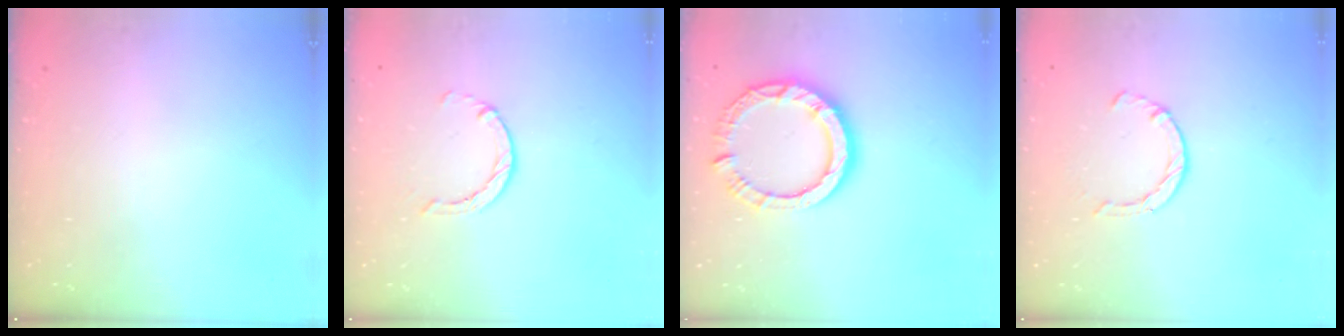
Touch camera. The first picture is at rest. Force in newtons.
{"total": 1.4, "press": 1.4, "slide": 0.3}
{"total": 13.2, "press": 13.1, "slide": 1.6}
{"total": 4.1, "press": 4.0, "slide": 0.4}